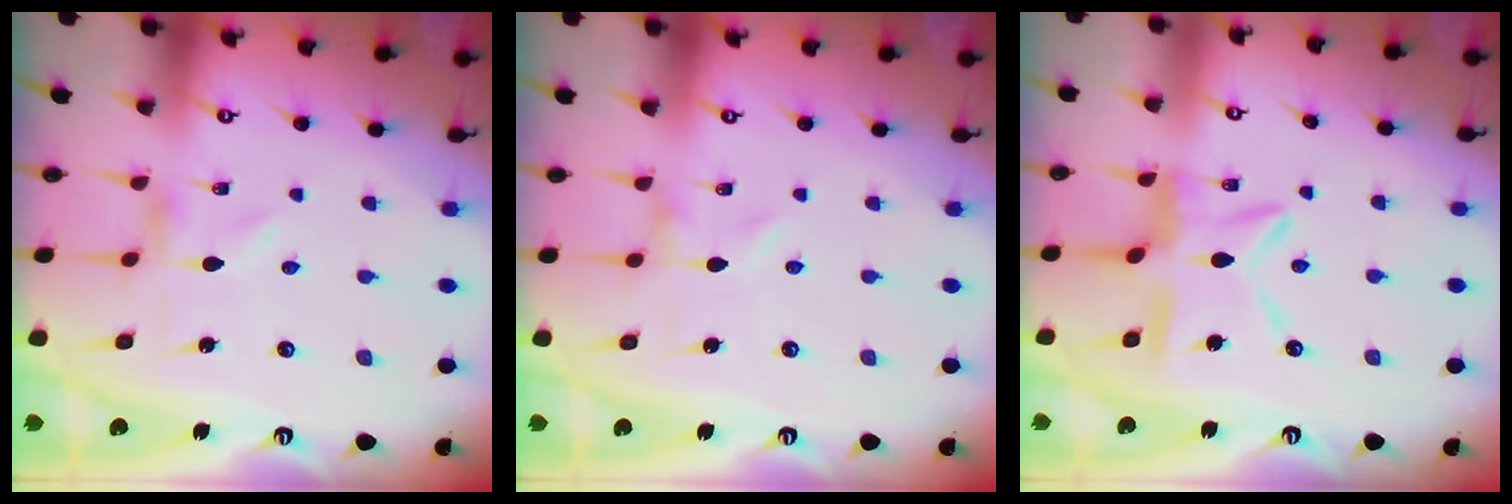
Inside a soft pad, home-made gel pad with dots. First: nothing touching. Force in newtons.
{"total": 0.0}
{"total": 11.0, "press": 10.9, "slide": 1.0}